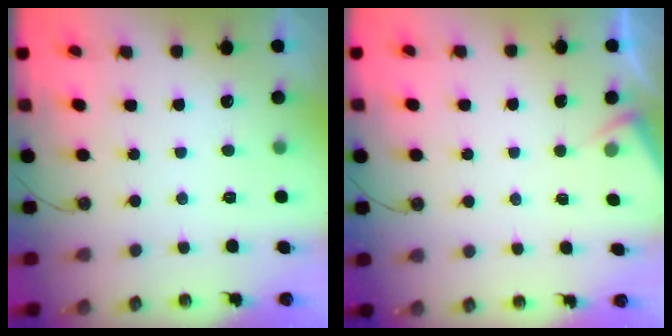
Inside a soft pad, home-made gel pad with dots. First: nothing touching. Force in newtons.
{"total": 3.7, "press": 3.7, "slide": 0.6}